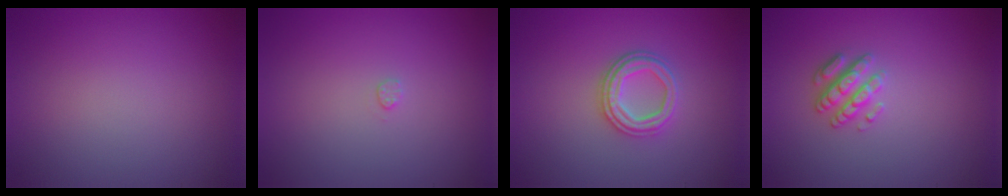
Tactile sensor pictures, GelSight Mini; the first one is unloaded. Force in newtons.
{"total": 0.5, "press": 0.5, "slide": 0.2}
{"total": 3.5, "press": 3.0, "slide": 1.8}
{"total": 2.8, "press": 2.5, "slide": 1.0}